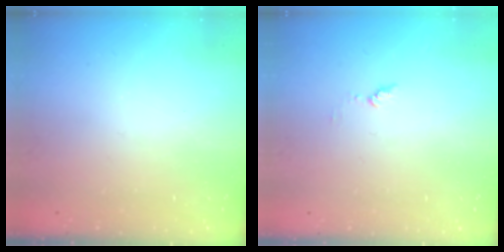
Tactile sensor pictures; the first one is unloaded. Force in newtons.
{"total": 5.2, "press": 5.2, "slide": 0.5}